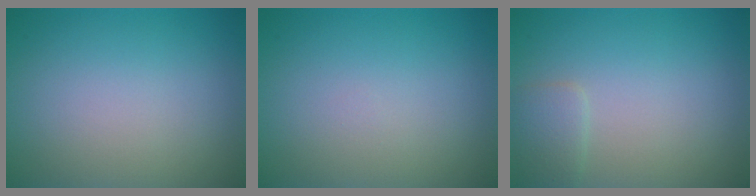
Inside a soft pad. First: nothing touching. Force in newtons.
{"total": 0.0}
{"total": 1.5, "press": 1.5, "slide": 0.1}